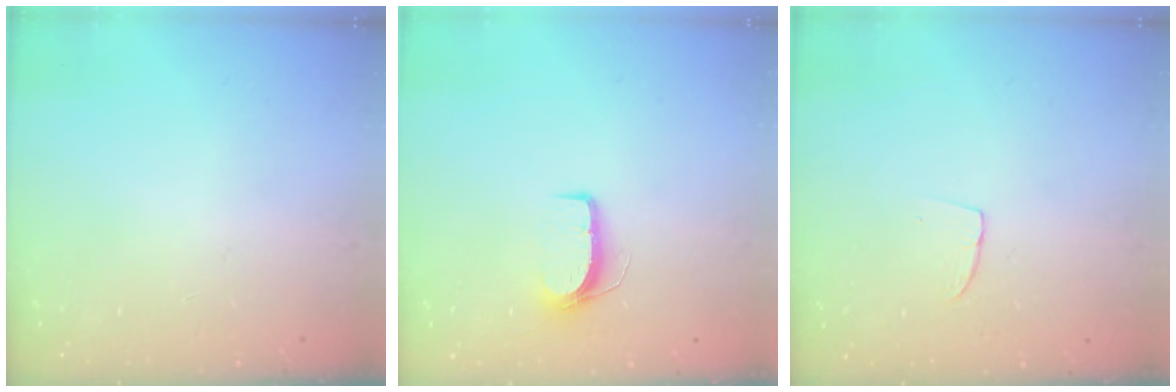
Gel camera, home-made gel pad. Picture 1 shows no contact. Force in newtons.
{"total": 7.0, "press": 7.0, "slide": 0.6}
{"total": 2.9, "press": 2.9, "slide": 0.2}